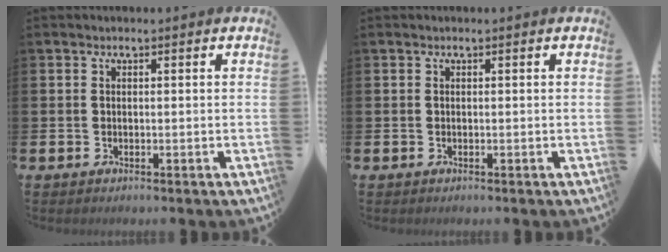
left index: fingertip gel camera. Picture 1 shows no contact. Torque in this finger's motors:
{"motor_torque": [0.06, 0.06, 0.00, 0.00]}